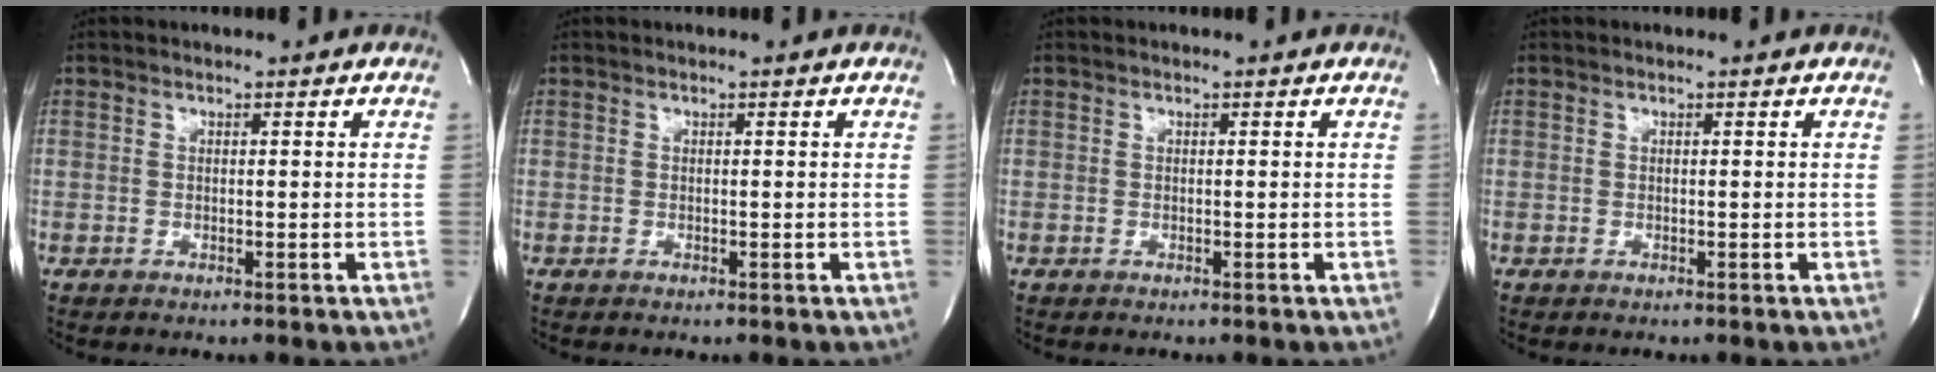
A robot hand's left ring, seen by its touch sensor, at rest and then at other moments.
{"total": 0.0}
{"total": 0.0}
{"total": 0.0}